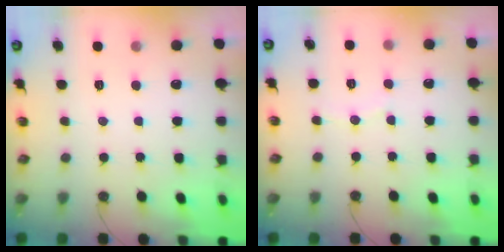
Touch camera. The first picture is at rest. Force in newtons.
{"total": 4.8, "press": 4.8, "slide": 0.5}